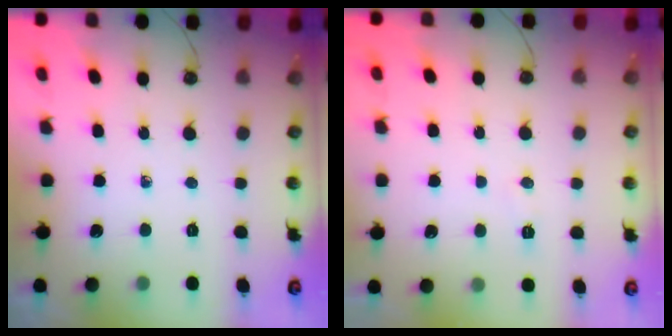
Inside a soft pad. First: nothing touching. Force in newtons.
{"total": 5.9, "press": 4.2, "slide": 4.1}